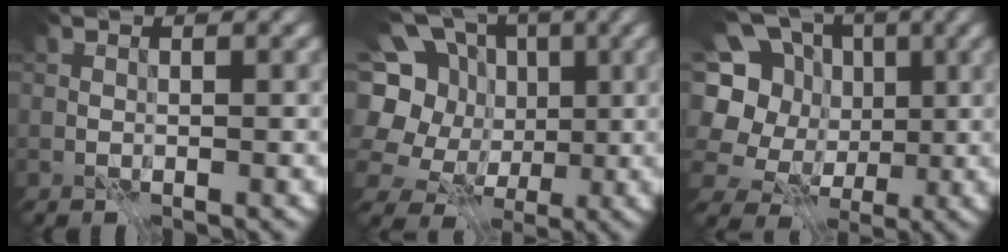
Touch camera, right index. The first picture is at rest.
{"total": 12.4, "force": [2.0, 10.7, 6.0], "torque": [-0.154, 0.031, 0.012]}
{"total": 11.8, "force": [1.8, 10.2, 5.6], "torque": [-0.147, 0.033, 0.004]}